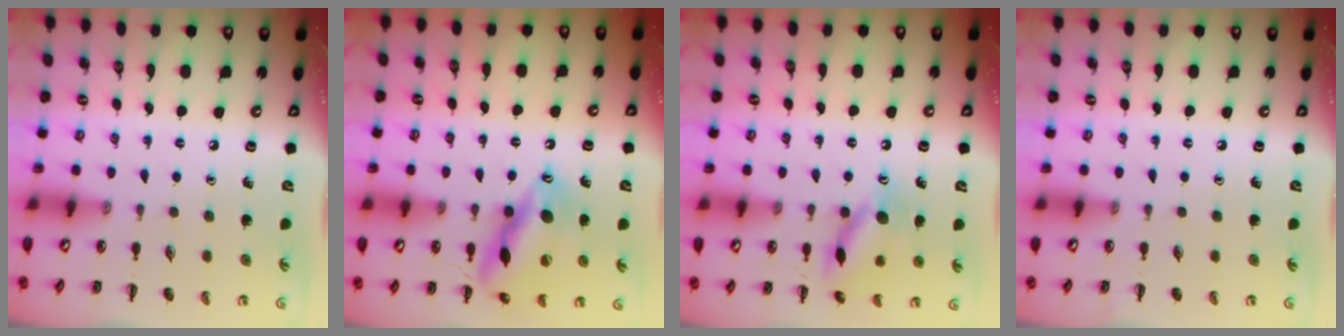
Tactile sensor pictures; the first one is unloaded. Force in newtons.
{"total": 14.7, "press": 14.6, "slide": 2.3}
{"total": 13.2, "press": 13.1, "slide": 1.1}
{"total": 0.0}